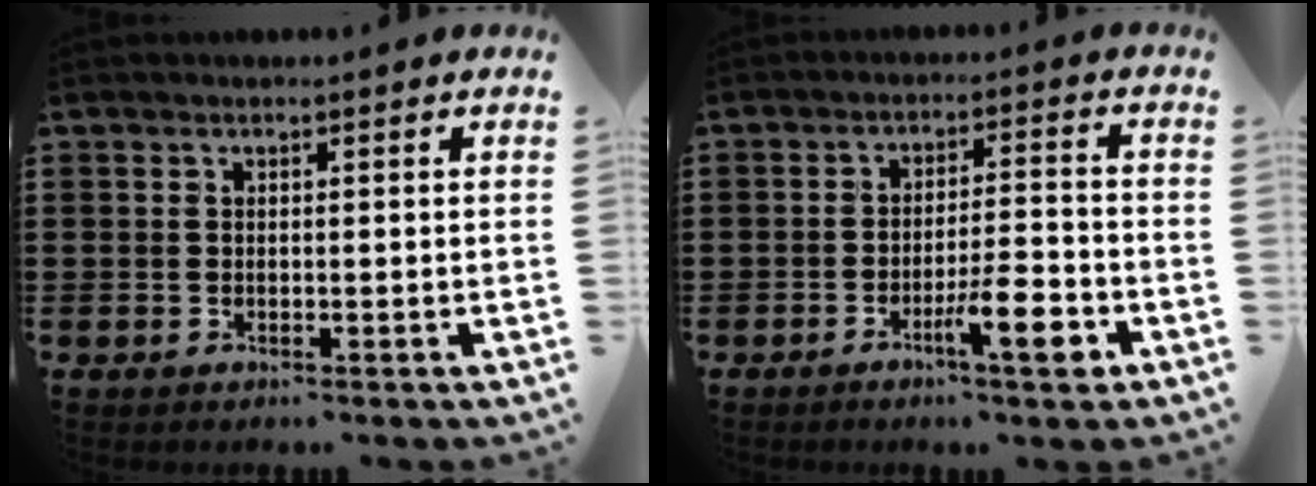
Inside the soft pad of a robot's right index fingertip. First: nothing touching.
{"total": 7.6, "force": [-4.0, 1.4, 6.3], "torque": [-0.108, -0.002, -0.068]}